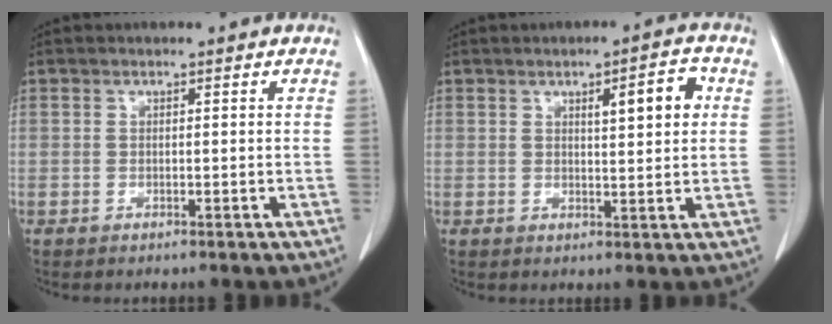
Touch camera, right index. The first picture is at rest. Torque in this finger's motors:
{"motor_torque": [0.44, 0.23, 0.09, 0.02]}